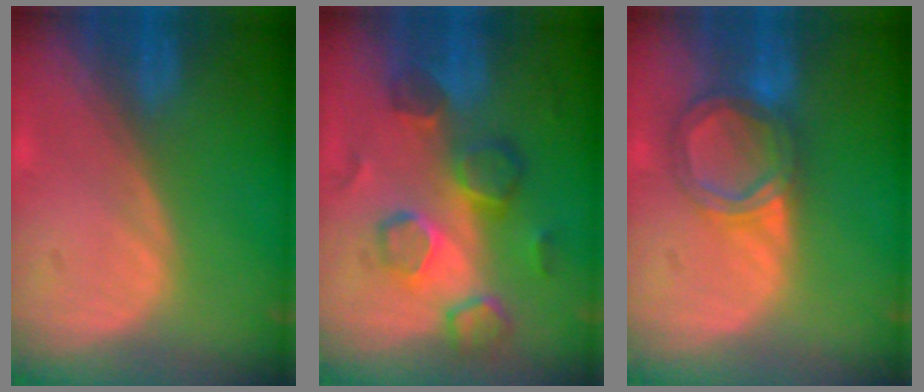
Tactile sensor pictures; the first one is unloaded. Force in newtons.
{"total": 8.5, "press": 8.3, "slide": 2.1}
{"total": 6.5, "press": 5.7, "slide": 3.0}